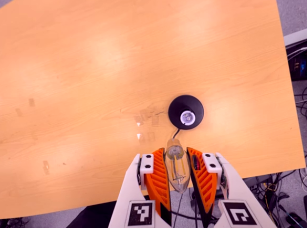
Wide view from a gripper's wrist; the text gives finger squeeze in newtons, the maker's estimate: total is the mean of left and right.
{"total": 18.4, "left": 20.1, "right": 16.8}